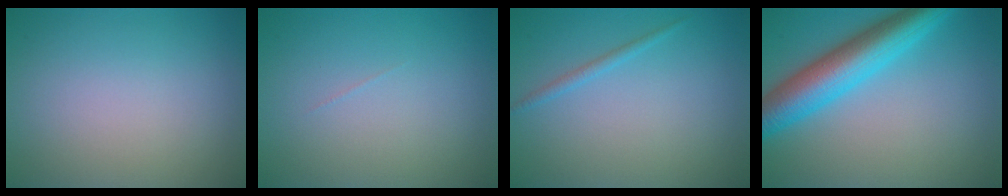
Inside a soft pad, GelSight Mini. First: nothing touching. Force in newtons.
{"total": 0.0}
{"total": 0.9, "press": 0.9, "slide": 0.1}
{"total": 7.6, "press": 7.6, "slide": 0.2}